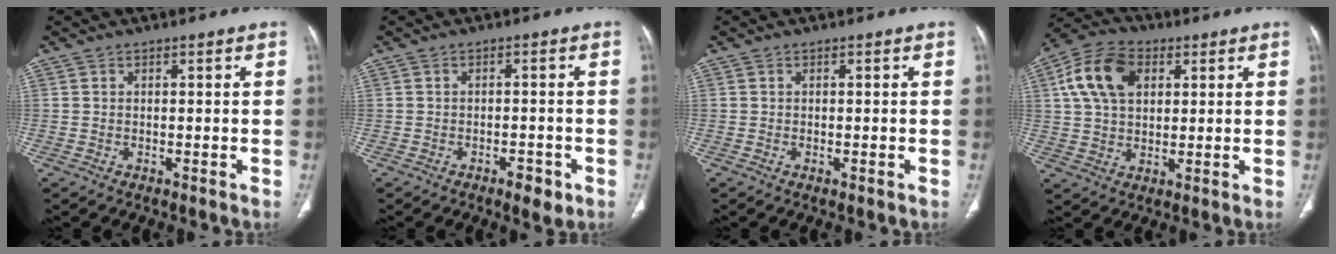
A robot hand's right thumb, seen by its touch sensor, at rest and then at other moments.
{"total": 3.8, "force": [-2.2, 1.6, 2.7], "torque": [-0.032, 0.007, -0.028]}
{"total": 0.9, "force": [-0.4, 0.2, 0.8], "torque": [-0.012, -0.001, -0.006]}
{"total": 12.4, "force": [3.8, 8.3, 8.4], "torque": [-0.146, 0.011, 0.064]}